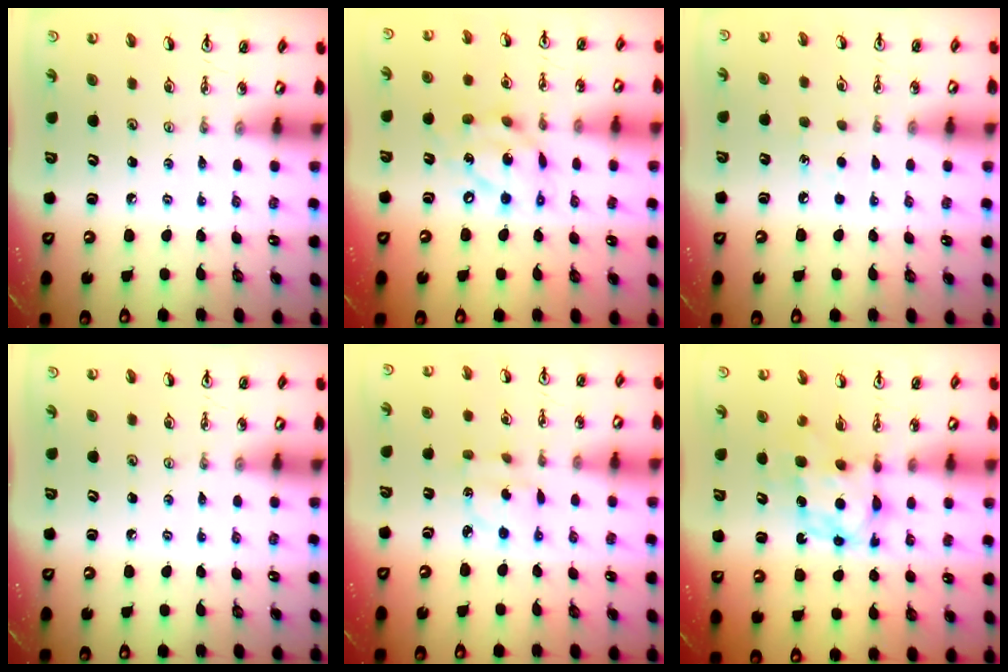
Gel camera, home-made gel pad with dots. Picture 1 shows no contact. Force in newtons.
{"total": 13.7, "press": 13.6, "slide": 1.3}
{"total": 4.9, "press": 4.9, "slide": 0.5}
{"total": 0.0}
{"total": 2.7, "press": 2.7, "slide": 0.2}
{"total": 6.5, "press": 6.4, "slide": 0.7}